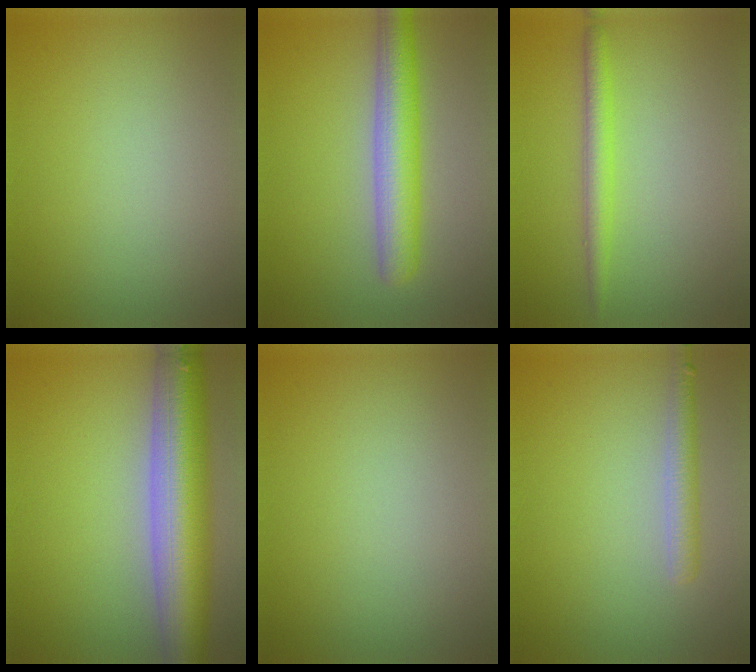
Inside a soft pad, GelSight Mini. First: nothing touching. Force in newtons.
{"total": 5.1, "press": 5.1, "slide": 0.1}
{"total": 2.1, "press": 2.1, "slide": 0.2}
{"total": 10.1, "press": 10.0, "slide": 0.7}
{"total": 0.0}
{"total": 2.2, "press": 2.2, "slide": 0.1}